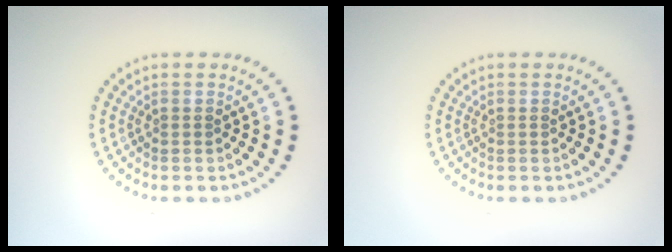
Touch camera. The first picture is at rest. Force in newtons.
{"total": 0.0}